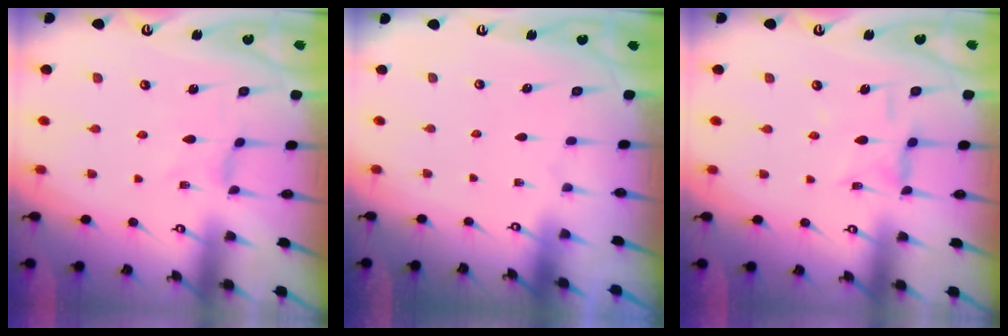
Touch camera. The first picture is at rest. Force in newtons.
{"total": 0.0}
{"total": 4.4, "press": 4.4, "slide": 0.3}